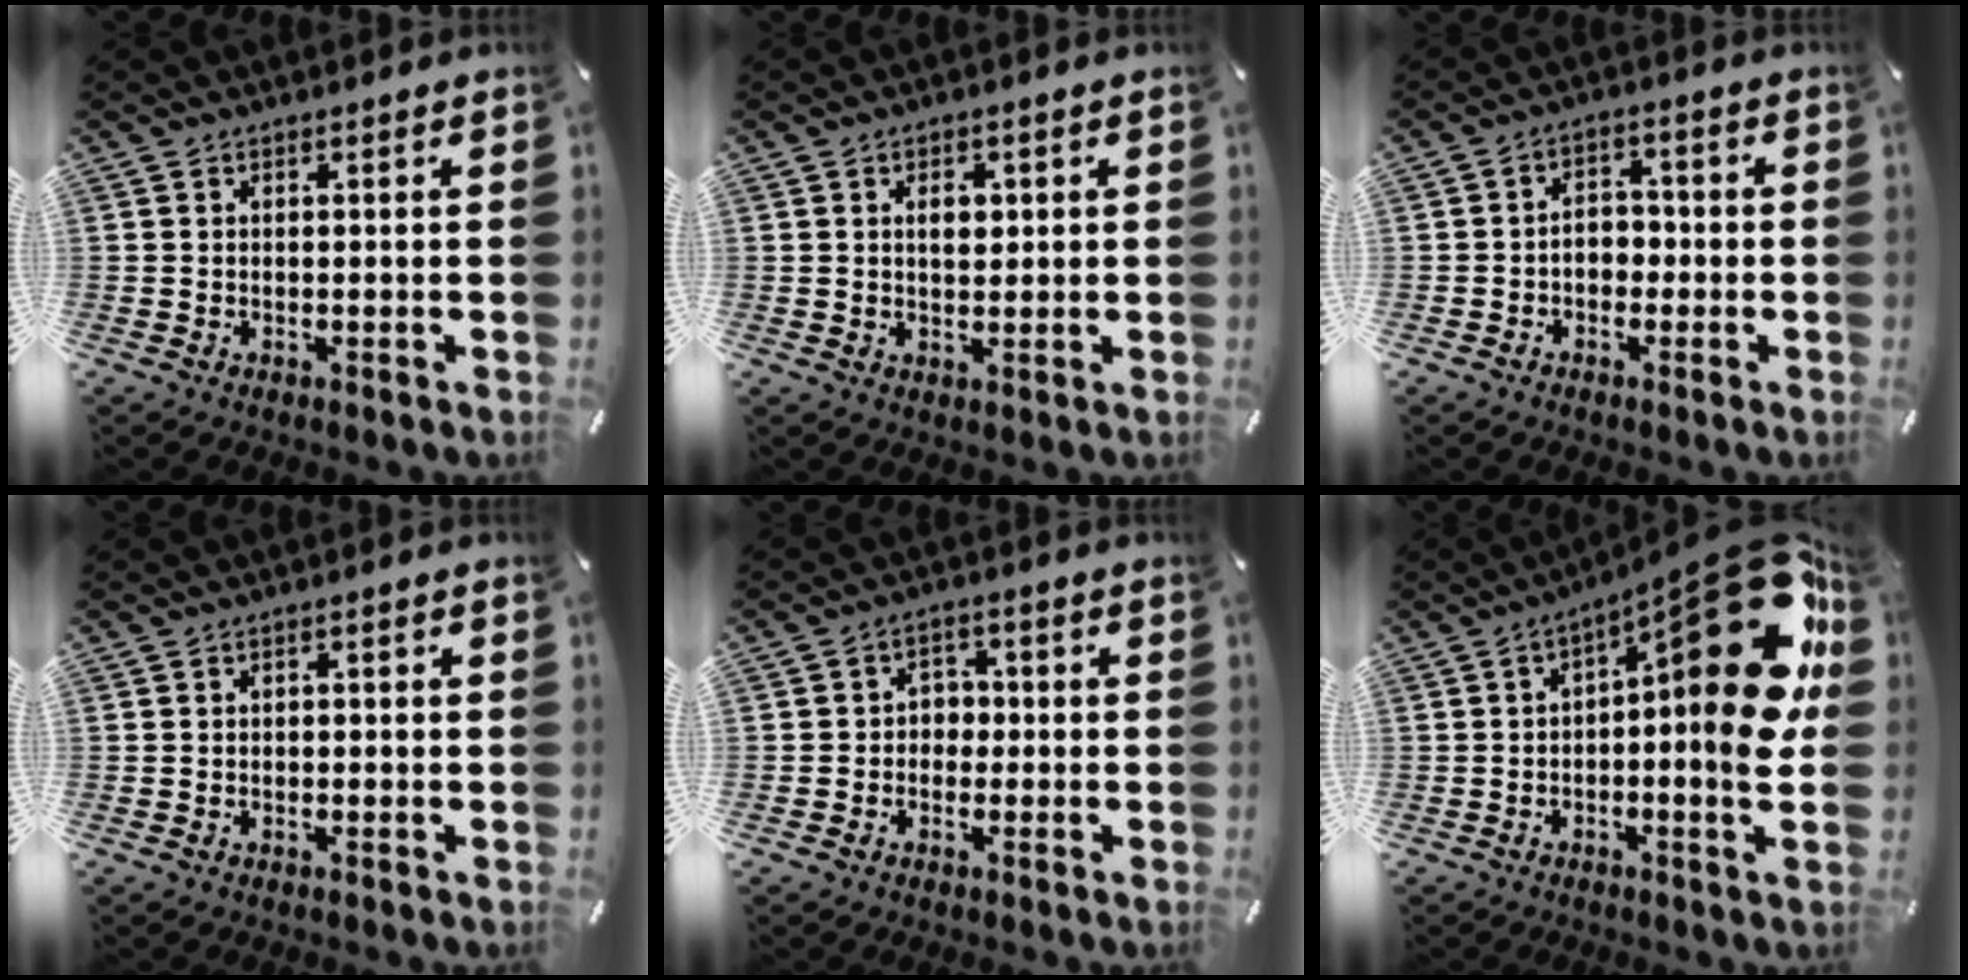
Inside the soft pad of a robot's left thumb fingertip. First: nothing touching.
{"total": 4.1, "force": [0.9, 2.7, 2.9], "torque": [-0.038, -0.002, 0.007]}
{"total": 4.3, "force": [-1.5, 3.2, 2.5], "torque": [-0.045, 0.014, -0.030]}
{"total": 1.0, "force": [-0.6, 0.5, 0.5], "torque": [-0.012, 0.003, -0.014]}
{"total": 4.0, "force": [-1.3, 3.6, 1.2], "torque": [-0.017, 0.014, -0.029]}
{"total": 22.0, "force": [5.8, 6.1, 20.3], "torque": [-0.263, -0.072, 0.095]}